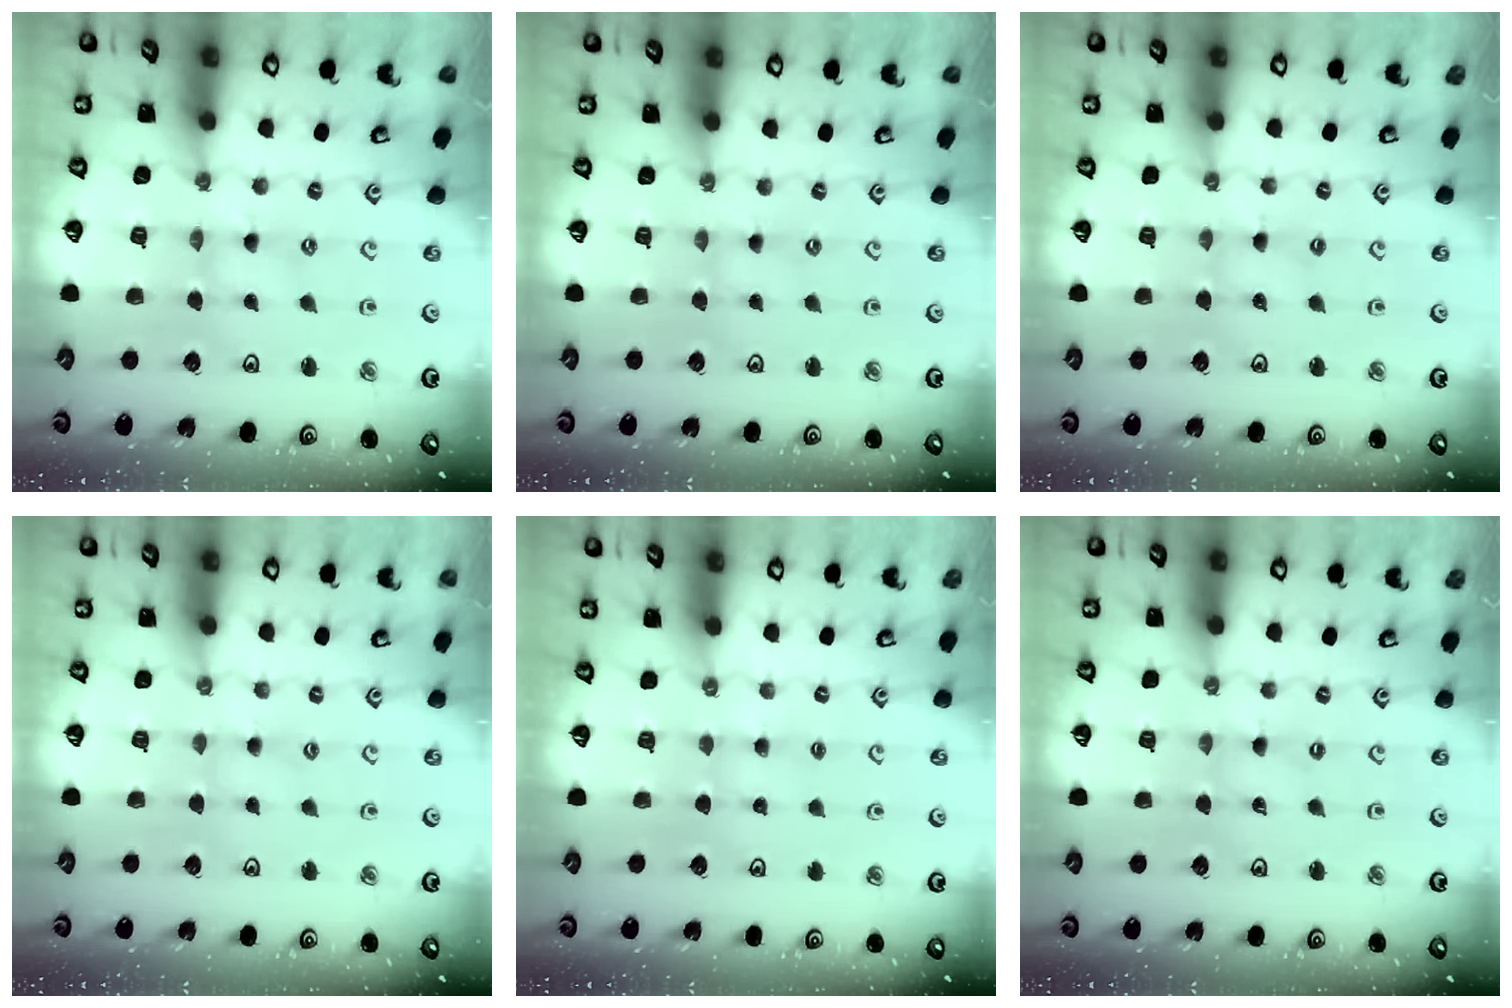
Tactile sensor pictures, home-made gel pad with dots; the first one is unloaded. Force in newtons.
{"total": 0.5, "press": 0.5, "slide": 0.1}
{"total": 0.8, "press": 0.7, "slide": 0.3}
{"total": 1.7, "press": 1.6, "slide": 0.3}
{"total": 2.7, "press": 2.7, "slide": 0.3}
{"total": 0.0}